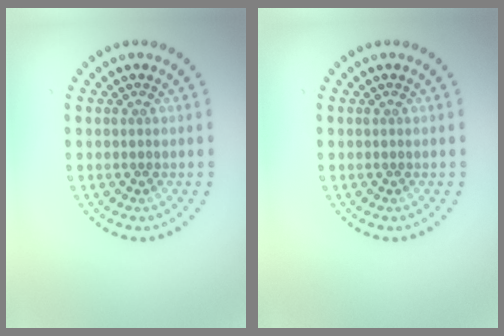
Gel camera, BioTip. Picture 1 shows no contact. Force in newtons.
{"total": 0.0}